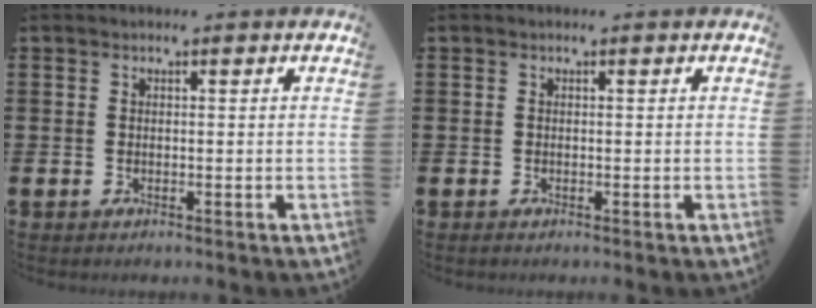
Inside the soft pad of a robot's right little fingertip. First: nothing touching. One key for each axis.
{"total": 0.0}